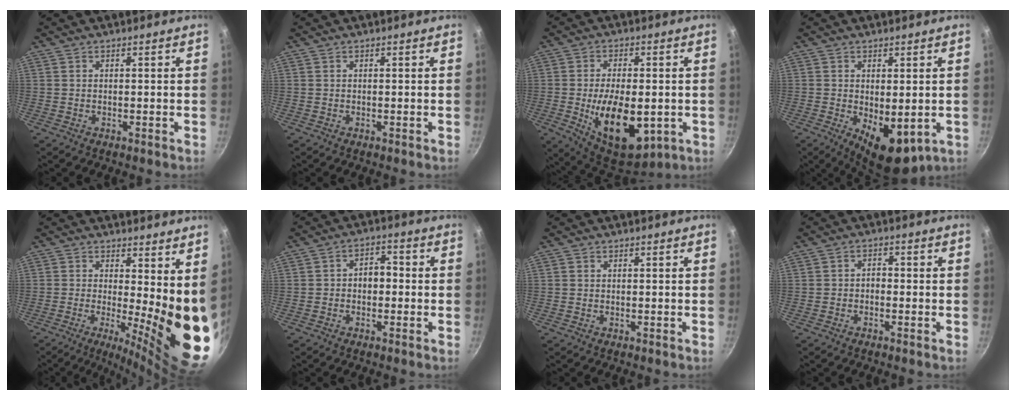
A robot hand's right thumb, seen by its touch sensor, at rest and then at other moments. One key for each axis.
{"total": 0.0}
{"total": 16.6, "fx": -3.0, "fy": 8.8, "fz": 13.7, "tx": -0.194, "ty": -0.006, "tz": -0.033}
{"total": 8.9, "fx": -1.2, "fy": 4.5, "fz": 7.6, "tx": -0.089, "ty": -0.015, "tz": -0.003}
{"total": 14.7, "fx": 0.3, "fy": 4.7, "fz": 13.9, "tx": -0.159, "ty": -0.036, "tz": 0.011}
{"total": 4.6, "fx": -0.6, "fy": 3.4, "fz": 3.0, "tx": -0.018, "ty": 0.017, "tz": -0.016}
{"total": 0.0}
{"total": 1.9, "fx": -0.9, "fy": 1.4, "fz": 1.0, "tx": -0.012, "ty": 0.014, "tz": -0.019}